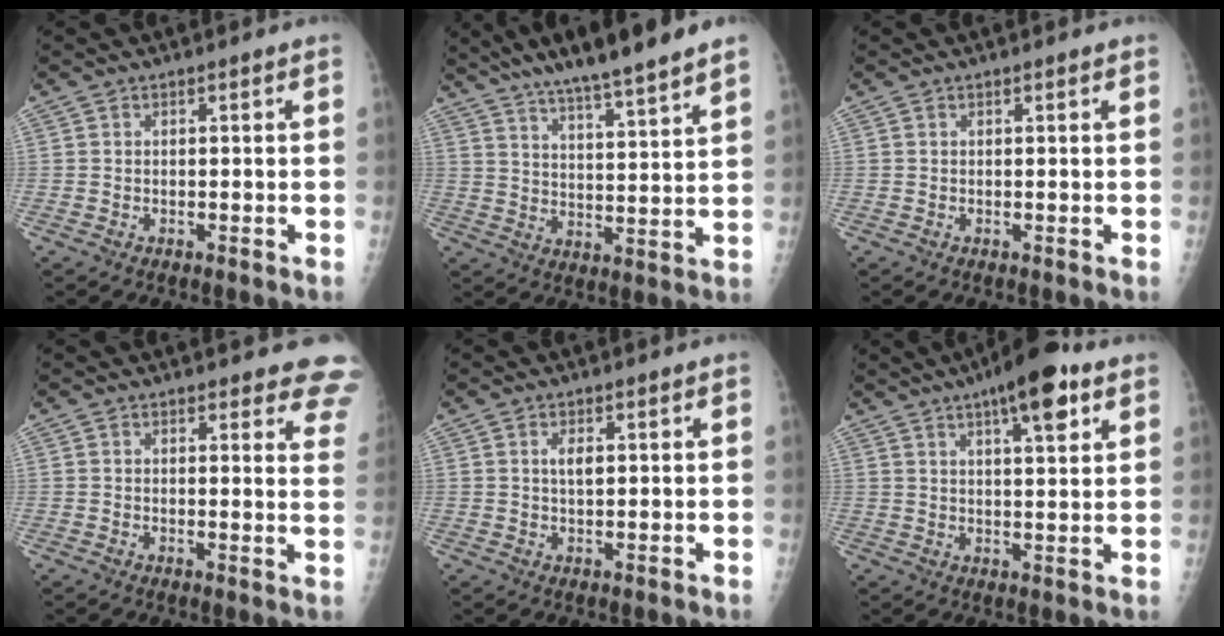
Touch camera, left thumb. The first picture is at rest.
{"total": 16.5, "force": [13.3, 1.2, 9.6], "torque": [-0.140, -0.044, 0.209]}
{"total": 0.6, "force": [0.5, 0.1, 0.4], "torque": [-0.005, 0.000, 0.005]}
{"total": 10.4, "force": [9.4, 3.0, 3.4], "torque": [0.013, -0.045, 0.074]}
{"total": 2.4, "force": [0.8, 1.1, 2.0], "torque": [-0.032, -0.004, 0.014]}
{"total": 11.6, "force": [6.4, 3.4, 9.0], "torque": [-0.115, -0.017, 0.091]}